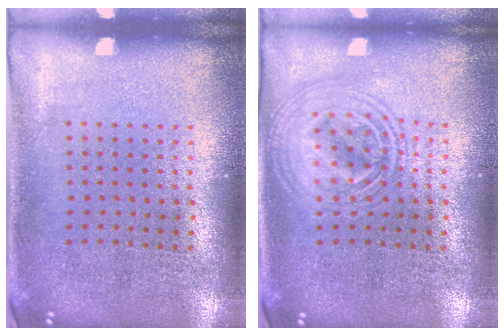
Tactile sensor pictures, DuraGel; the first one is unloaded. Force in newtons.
{"total": 2.9, "press": 2.9, "slide": 0.4}